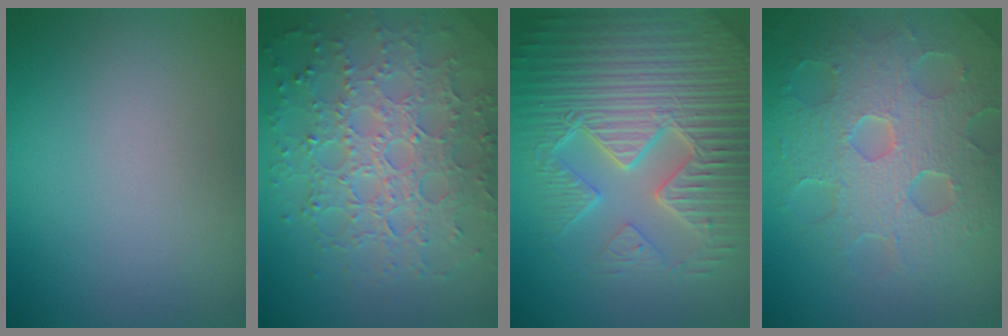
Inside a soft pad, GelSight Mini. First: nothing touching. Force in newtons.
{"total": 7.7, "press": 5.7, "slide": 5.1}
{"total": 9.5, "press": 6.5, "slide": 7.0}
{"total": 8.5, "press": 6.0, "slide": 6.0}